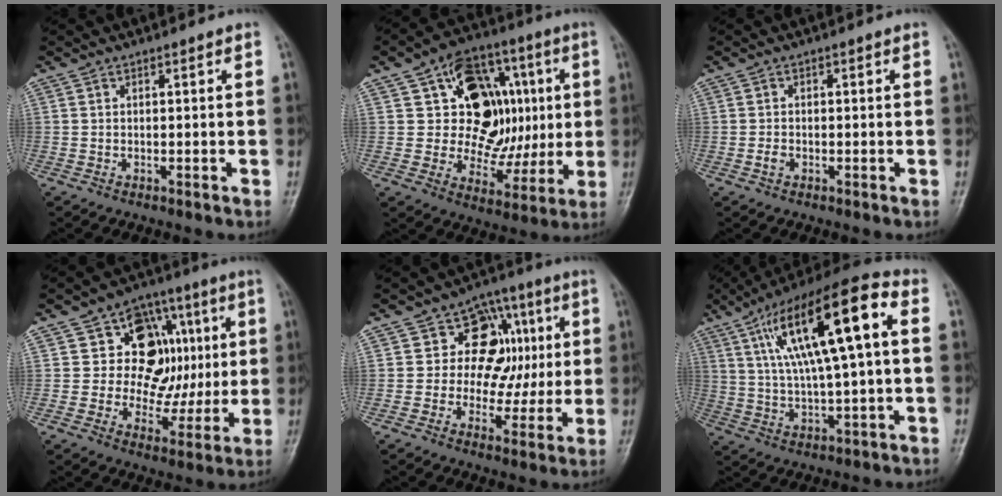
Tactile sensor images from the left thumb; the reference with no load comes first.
{"total": 18.7, "force": [3.6, 13.8, 12.1], "torque": [-0.107, 0.012, 0.064]}
{"total": 1.4, "force": [-0.6, 1.0, 0.7], "torque": [-0.012, 0.004, -0.012]}
{"total": 15.4, "force": [3.2, 11.9, 9.3], "torque": [-0.063, 0.008, 0.053]}
{"total": 12.6, "force": [2.4, 10.1, 7.2], "torque": [-0.030, 0.009, 0.033]}
{"total": 20.7, "force": [4.9, 5.5, 19.3], "torque": [-0.334, 0.025, 0.079]}